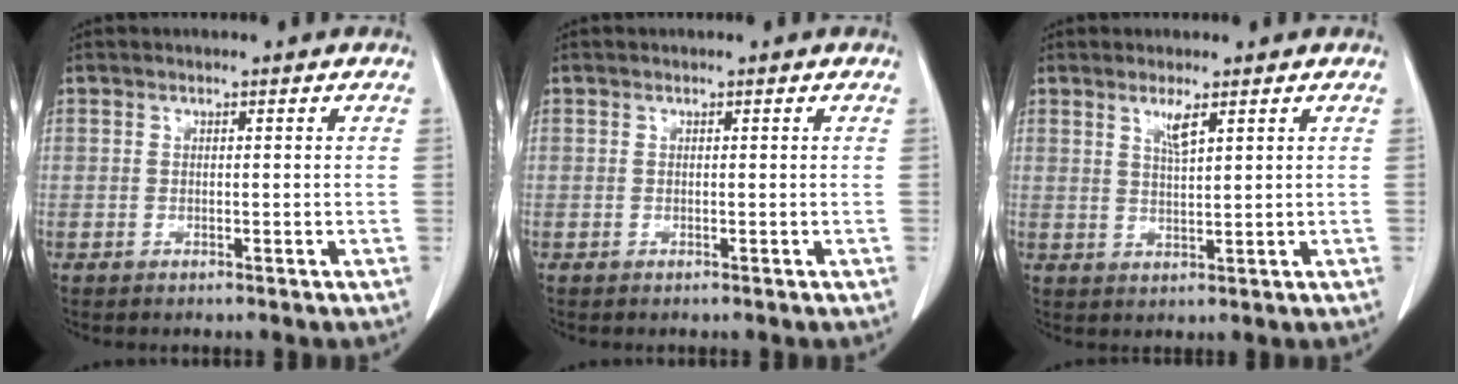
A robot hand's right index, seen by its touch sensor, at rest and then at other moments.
{"total": 0.0}
{"total": 2.8, "force": [1.7, 0.1, 2.2], "torque": [-0.046, -0.004, 0.034]}